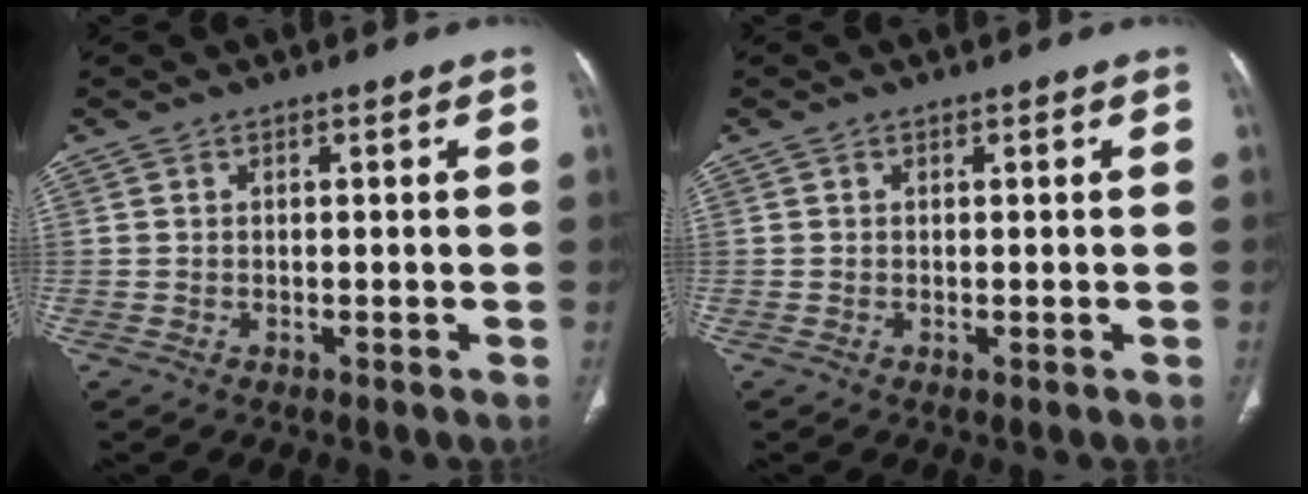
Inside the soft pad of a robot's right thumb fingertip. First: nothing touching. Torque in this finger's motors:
{"motor_torque": [1.39, 0.77, 0.14, -0.63, -0.03]}